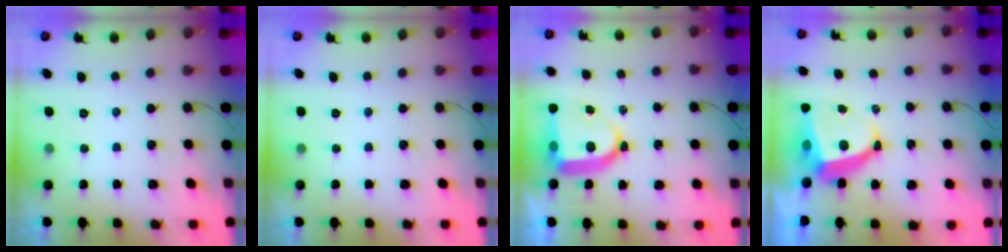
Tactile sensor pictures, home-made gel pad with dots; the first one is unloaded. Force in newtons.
{"total": 0.0}
{"total": 11.8, "press": 11.7, "slide": 1.4}
{"total": 9.6, "press": 9.5, "slide": 1.1}